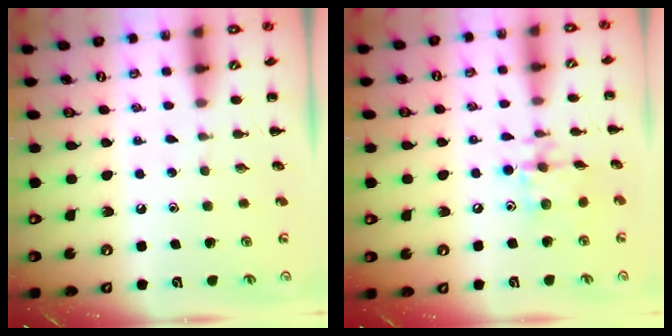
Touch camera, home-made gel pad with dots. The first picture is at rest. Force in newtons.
{"total": 9.7, "press": 9.6, "slide": 0.9}